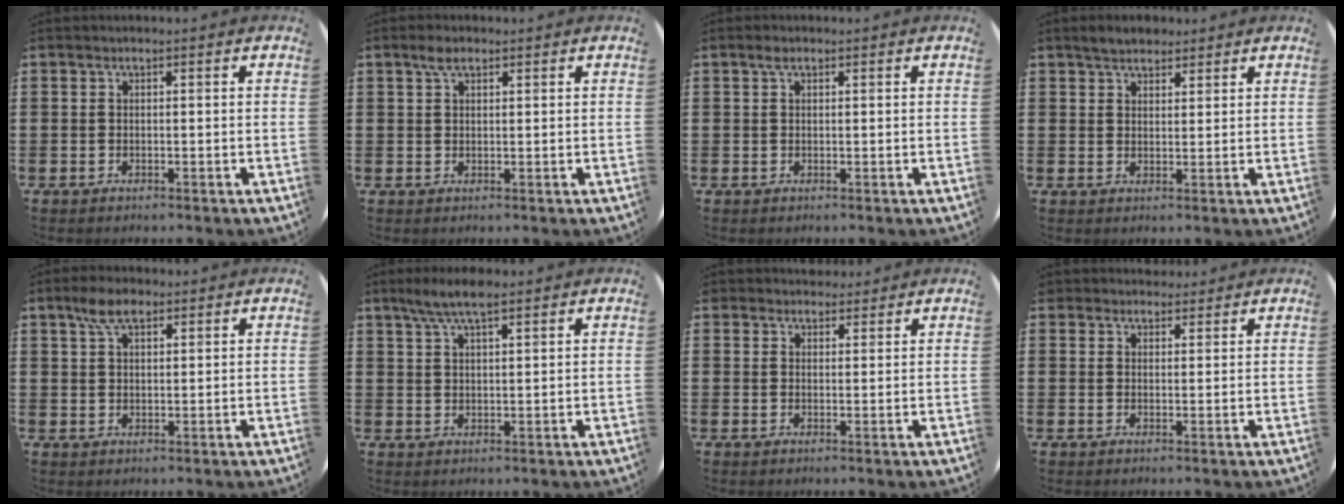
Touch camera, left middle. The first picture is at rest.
{"total": 2.2, "force": [1.4, 1.0, 1.3], "torque": [-0.021, 0.003, 0.024]}
{"total": 1.0, "force": [0.6, 0.6, 0.6], "torque": [-0.006, 0.003, 0.008]}
{"total": 2.8, "force": [2.6, 1.0, 0.5], "torque": [-0.006, 0.003, 0.048]}
{"total": 4.6, "force": [3.1, 2.0, 2.7], "torque": [-0.051, 0.005, 0.054]}
{"total": 5.0, "force": [3.8, 1.1, 3.0], "torque": [-0.067, 0.001, 0.067]}
{"total": 2.4, "force": [2.2, 0.8, -0.1], "torque": [0.005, -0.005, 0.042]}
{"total": 2.4, "force": [2.2, 0.8, -0.1], "torque": [0.005, -0.004, 0.041]}